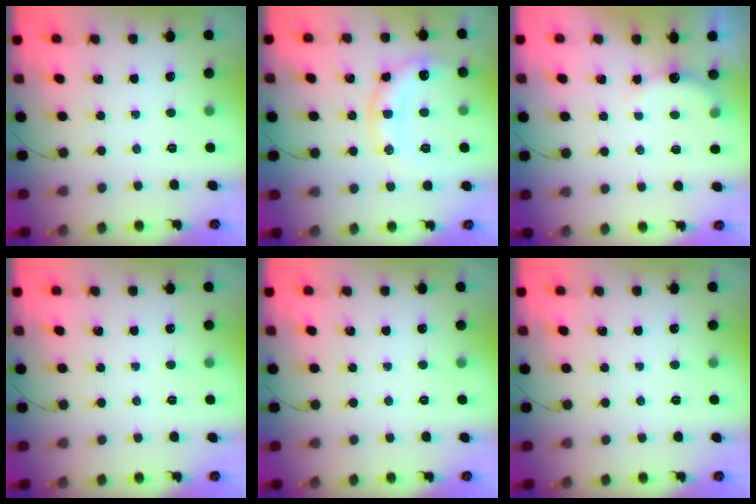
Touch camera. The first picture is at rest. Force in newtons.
{"total": 13.2, "press": 13.2, "slide": 0.8}
{"total": 3.8, "press": 3.7, "slide": 0.8}
{"total": 0.0}
{"total": 0.0}
{"total": 0.0}